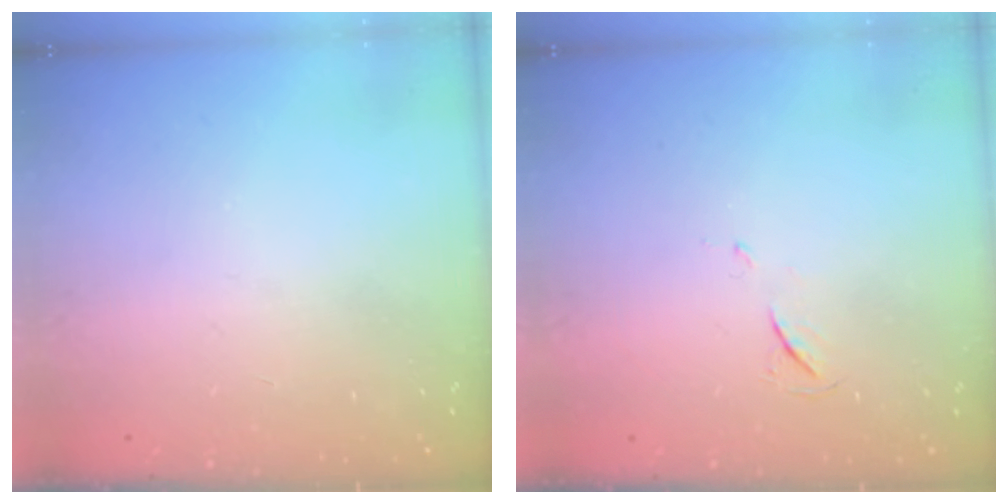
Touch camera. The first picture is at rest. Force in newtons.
{"total": 4.1, "press": 4.1, "slide": 0.6}